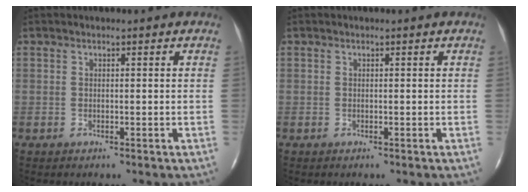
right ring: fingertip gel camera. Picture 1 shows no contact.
{"total": 0.0}